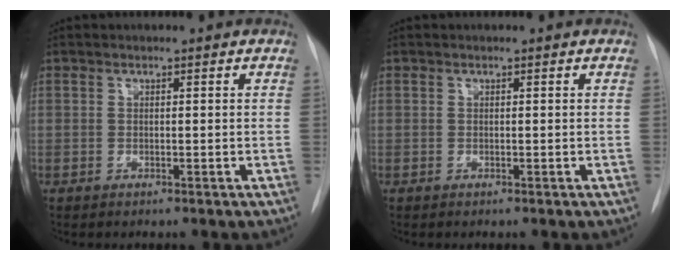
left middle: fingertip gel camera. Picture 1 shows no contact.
{"total": 0.0}